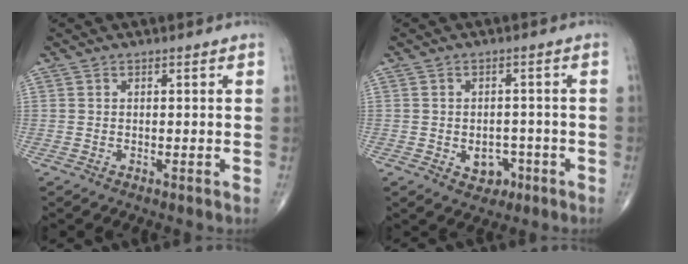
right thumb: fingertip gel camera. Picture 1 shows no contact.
{"total": 4.5, "force": [-1.7, 3.5, 2.4], "torque": [-0.007, 0.012, -0.017]}